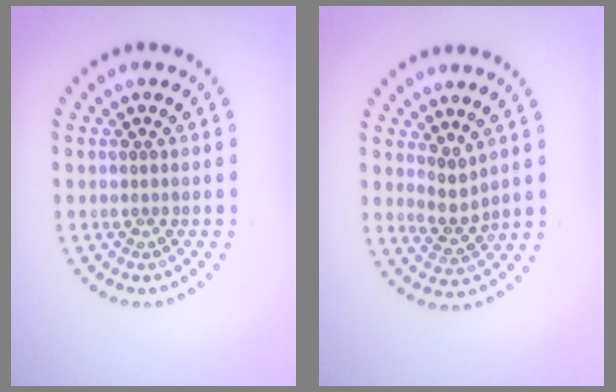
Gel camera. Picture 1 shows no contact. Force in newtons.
{"total": 2.1, "press": 1.6, "slide": 1.3}